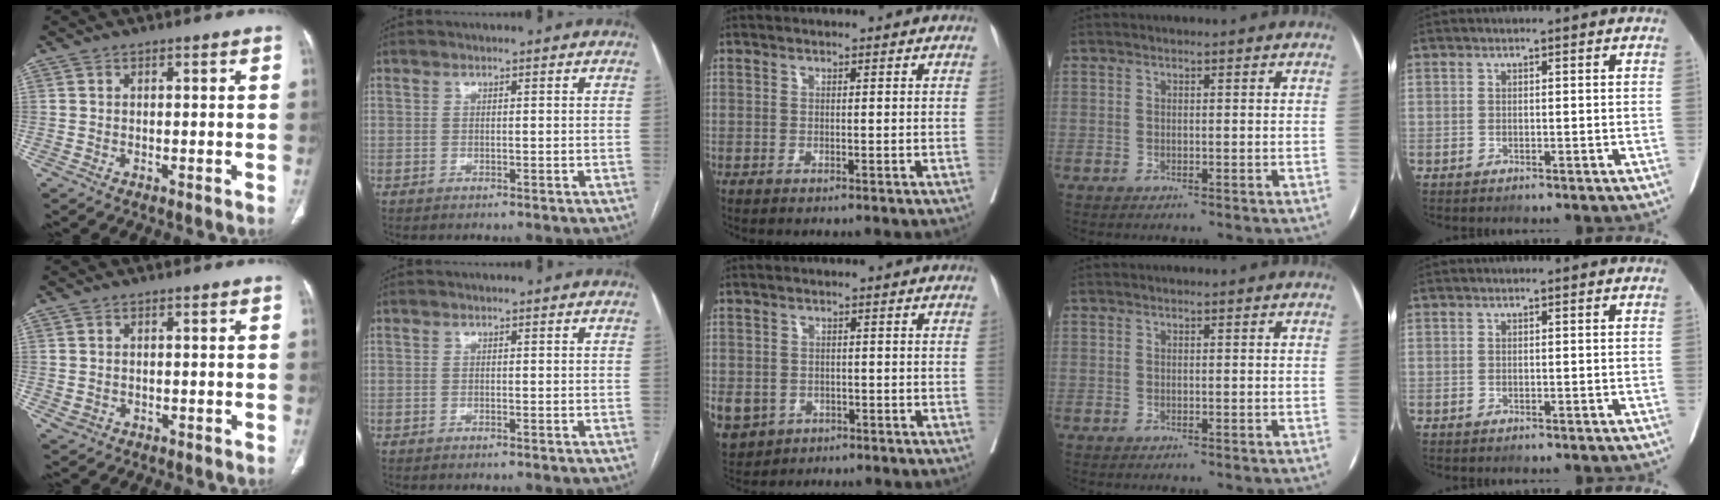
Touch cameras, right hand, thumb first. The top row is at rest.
{"thumb": {"total": 1.8, "force": [-0.1, 1.6, 0.7], "torque": [-0.017, 0.004, 0.008]}, "middle": {"total": 13.4, "force": [-5.3, 11.1, 5.2], "torque": [-0.162, -0.004, -0.069]}}